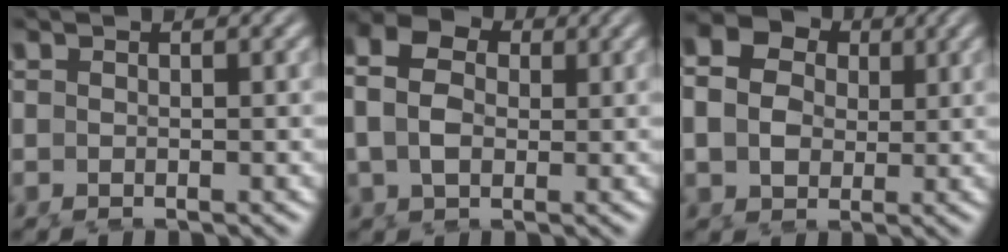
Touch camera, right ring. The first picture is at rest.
{"total": 6.6, "force": [1.3, 5.1, 4.0], "torque": [-0.082, 0.001, 0.015]}
{"total": 11.0, "force": [2.7, 9.1, 5.5], "torque": [-0.103, 0.004, 0.030]}